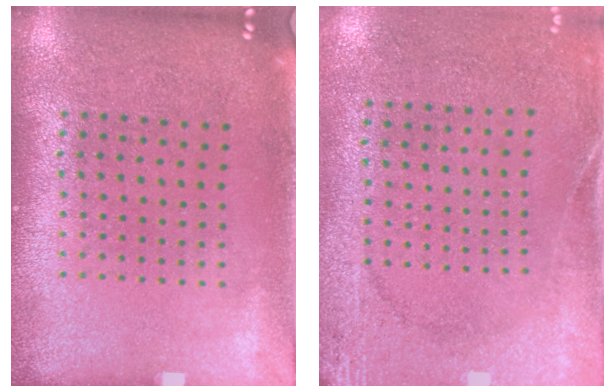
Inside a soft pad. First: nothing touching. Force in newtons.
{"total": 2.6, "press": 2.0, "slide": 1.6}